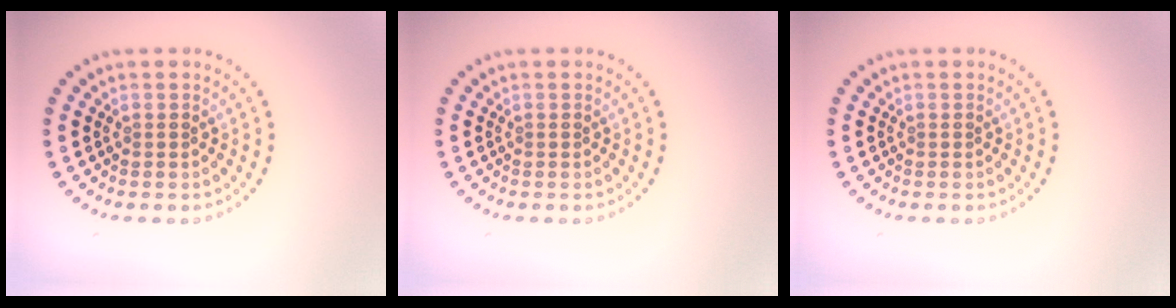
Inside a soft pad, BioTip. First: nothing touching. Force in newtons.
{"total": 0.0}
{"total": 0.0}